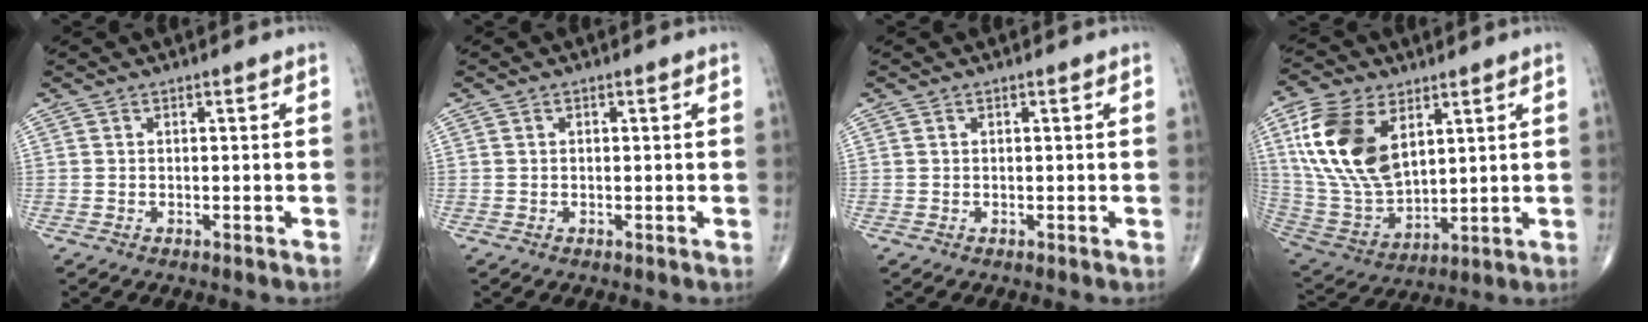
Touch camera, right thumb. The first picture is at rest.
{"total": 0.0}
{"total": 0.0}
{"total": 18.4, "force": [6.9, 10.6, 13.4], "torque": [-0.253, -0.027, 0.140]}